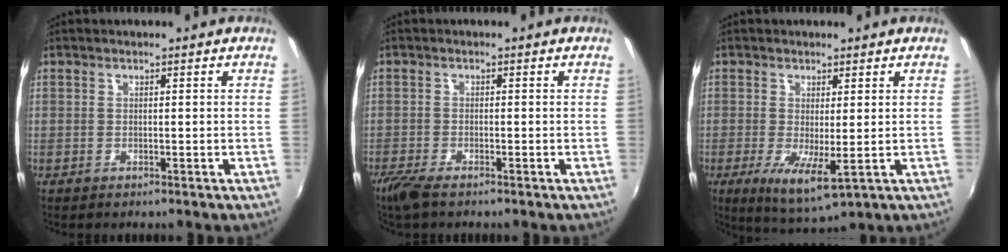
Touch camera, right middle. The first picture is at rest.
{"total": 4.3, "force": [-3.3, 0.7, 2.6], "torque": [-0.067, -0.015, -0.065]}
{"total": 6.6, "force": [-1.0, 1.6, 6.3], "torque": [-0.119, -0.022, -0.013]}